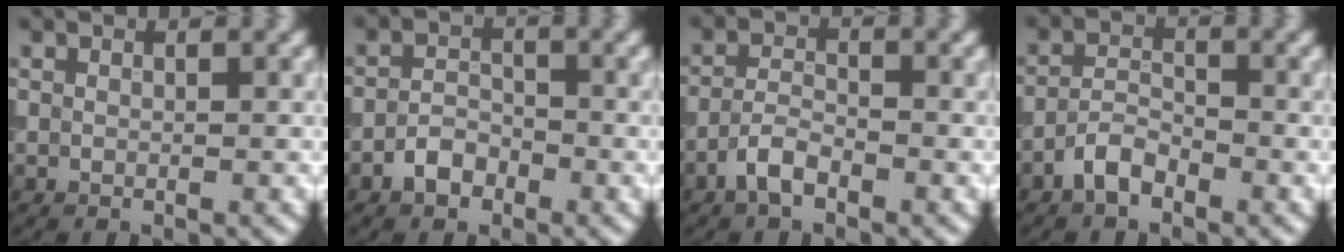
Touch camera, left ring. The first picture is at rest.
{"total": 2.4, "force": [-1.5, 1.5, 1.2], "torque": [-0.018, 0.007, -0.032]}
{"total": 2.5, "force": [-1.7, 1.0, 1.6], "torque": [-0.034, 0.006, -0.040]}
{"total": 2.6, "force": [-1.8, 1.2, 1.4], "torque": [-0.026, 0.009, -0.041]}